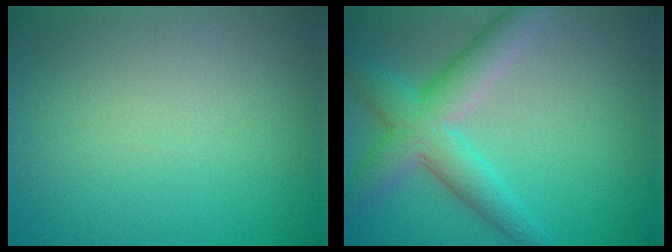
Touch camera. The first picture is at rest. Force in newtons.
{"total": 5.6, "press": 5.6, "slide": 0.1}